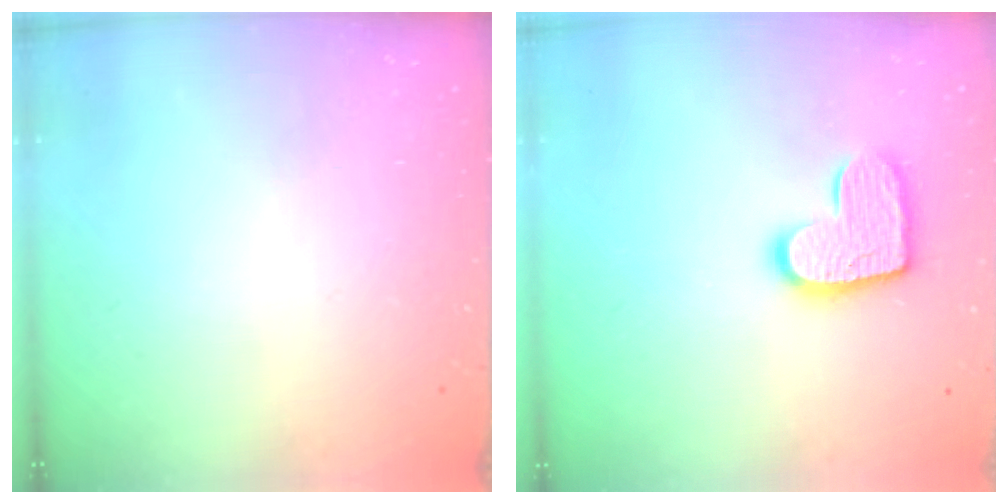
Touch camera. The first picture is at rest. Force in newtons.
{"total": 12.8, "press": 12.8, "slide": 0.8}